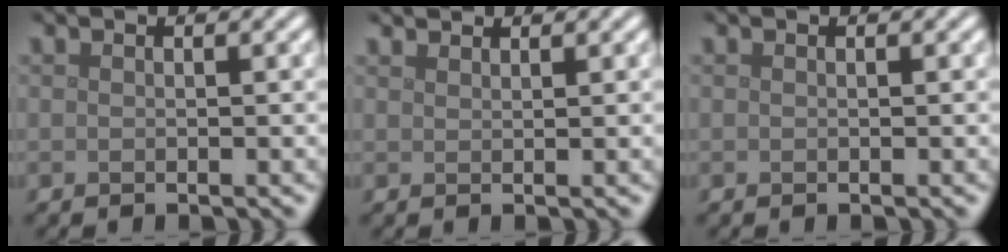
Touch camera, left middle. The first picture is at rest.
{"total": 2.0, "force": [1.9, 0.3, 0.5], "torque": [-0.007, -0.002, 0.026]}
{"total": 0.0}